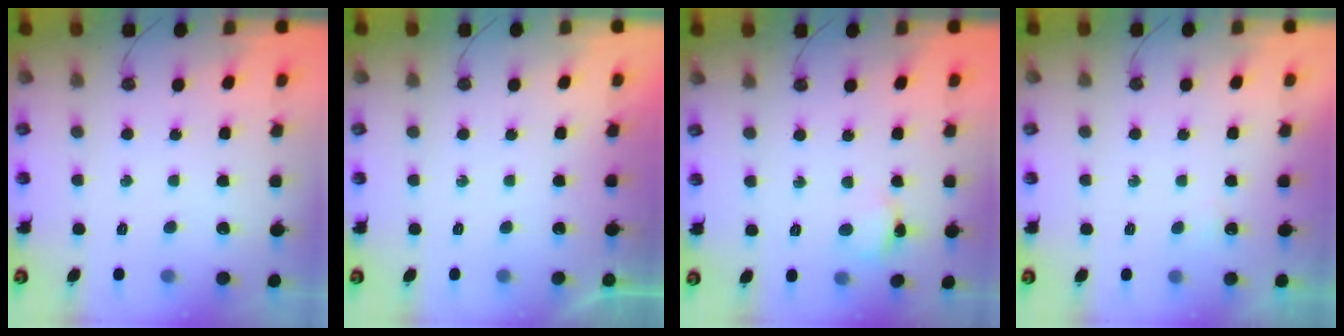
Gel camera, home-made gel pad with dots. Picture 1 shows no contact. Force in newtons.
{"total": 0.0}
{"total": 3.5, "press": 3.4, "slide": 0.3}
{"total": 5.1, "press": 2.6, "slide": 4.4}